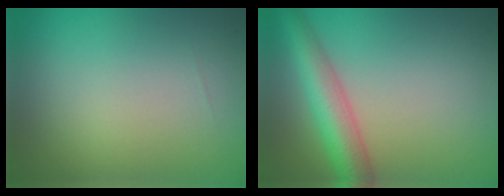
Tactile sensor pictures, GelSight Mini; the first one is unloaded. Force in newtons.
{"total": 5.3, "press": 5.3, "slide": 0.2}